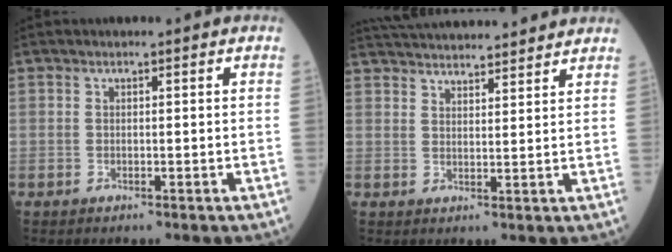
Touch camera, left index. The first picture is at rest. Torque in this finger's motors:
{"motor_torque": [0.22, -0.34, 0.28, 0.06]}